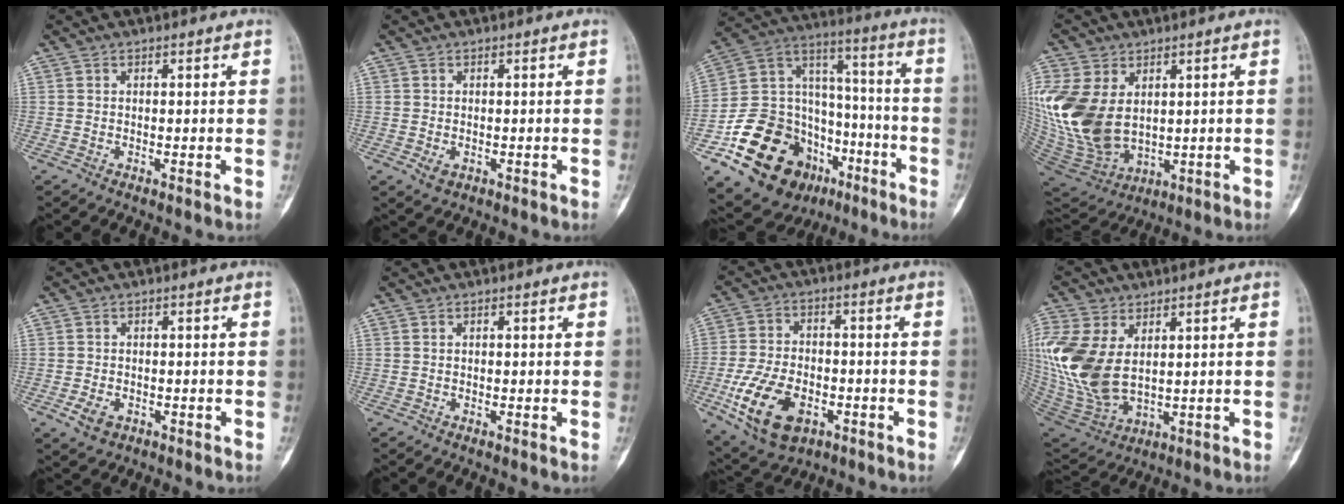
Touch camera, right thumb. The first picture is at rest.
{"total": 1.9, "force": [-0.6, 1.3, 1.2], "torque": [-0.016, 0.001, -0.004]}
{"total": 26.5, "force": [-12.9, 18.0, 14.7], "torque": [-0.237, 0.106, -0.202]}
{"total": 17.9, "force": [2.6, 12.2, 12.8], "torque": [-0.282, -0.019, 0.075]}
{"total": 3.5, "force": [-1.4, 2.4, 2.1], "torque": [-0.036, 0.002, -0.019]}
{"total": 0.0}
{"total": 14.8, "force": [-5.5, 9.0, 10.4], "torque": [-0.186, 0.015, -0.089]}
{"total": 18.1, "force": [2.8, 11.2, 13.9], "torque": [-0.325, -0.020, 0.072]}